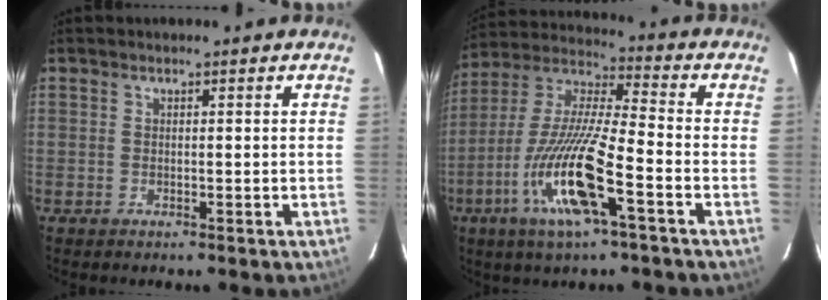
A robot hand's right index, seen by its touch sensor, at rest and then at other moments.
{"total": 16.3, "force": [-6.3, 1.7, 15.0], "torque": [-0.310, -0.013, -0.119]}